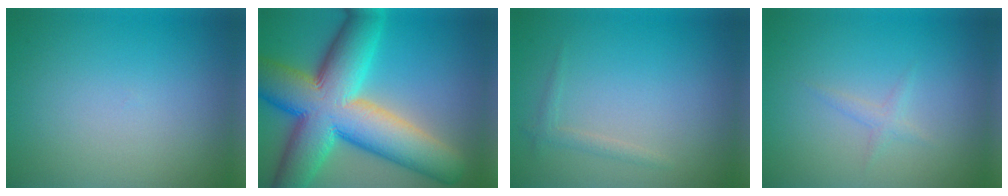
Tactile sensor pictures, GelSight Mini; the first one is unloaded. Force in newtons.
{"total": 15.0, "press": 14.9, "slide": 0.5}
{"total": 1.0, "press": 1.0, "slide": 0.0}
{"total": 0.5, "press": 0.5, "slide": 0.0}